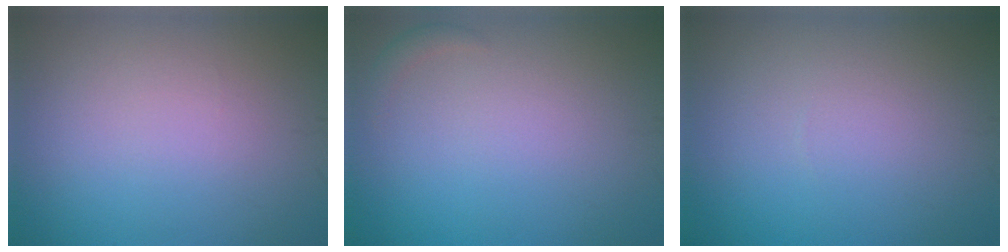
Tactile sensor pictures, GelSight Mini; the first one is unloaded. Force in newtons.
{"total": 0.9, "press": 0.9, "slide": 0.1}
{"total": 0.0}